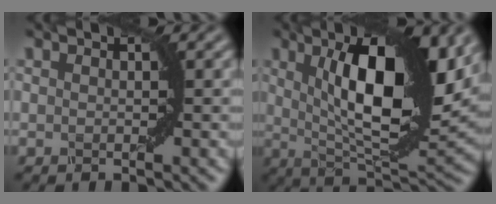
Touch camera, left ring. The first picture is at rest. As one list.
[{"total": 12.8, "force": [3.3, 4.2, 11.6], "torque": [-0.173, 0.001, 0.052]}]